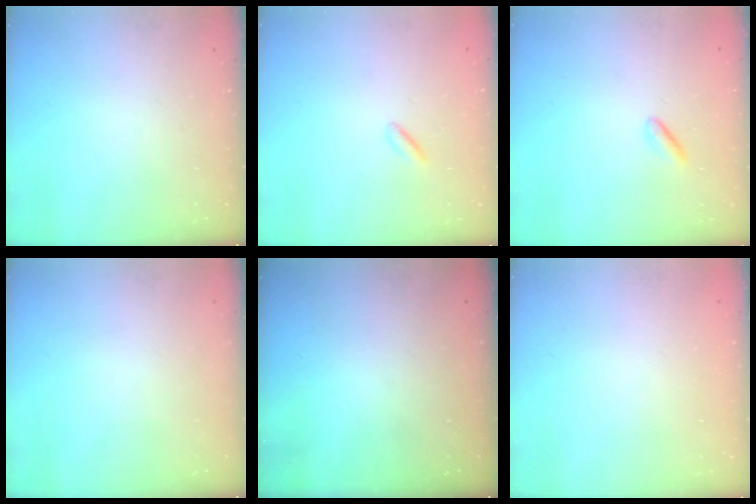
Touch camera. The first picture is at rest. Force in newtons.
{"total": 1.8, "press": 1.6, "slide": 0.8}
{"total": 1.0, "press": 0.7, "slide": 0.7}
{"total": 0.0}
{"total": 0.0}
{"total": 2.2, "press": 2.2, "slide": 0.1}